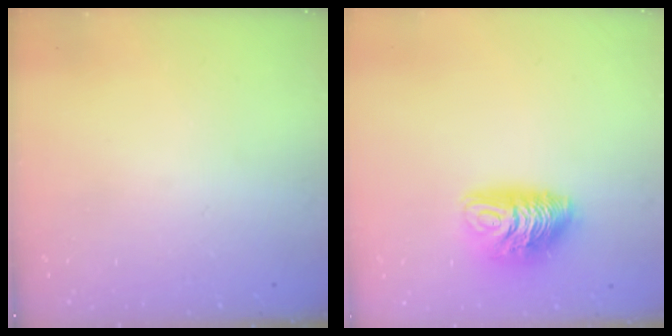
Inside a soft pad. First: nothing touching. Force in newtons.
{"total": 10.2, "press": 10.2, "slide": 0.9}